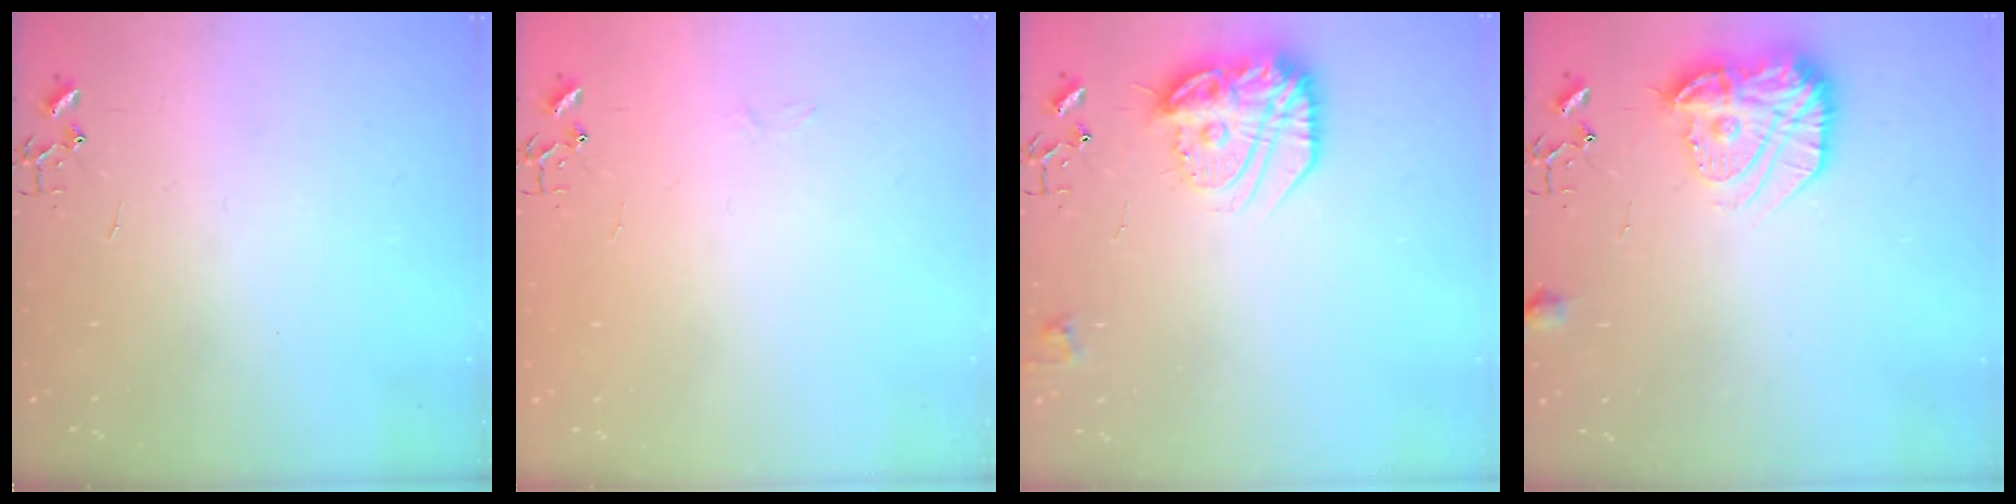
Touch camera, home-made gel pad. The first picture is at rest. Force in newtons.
{"total": 3.0, "press": 3.0, "slide": 0.3}
{"total": 18.0, "press": 18.0, "slide": 1.3}
{"total": 16.5, "press": 16.5, "slide": 1.1}